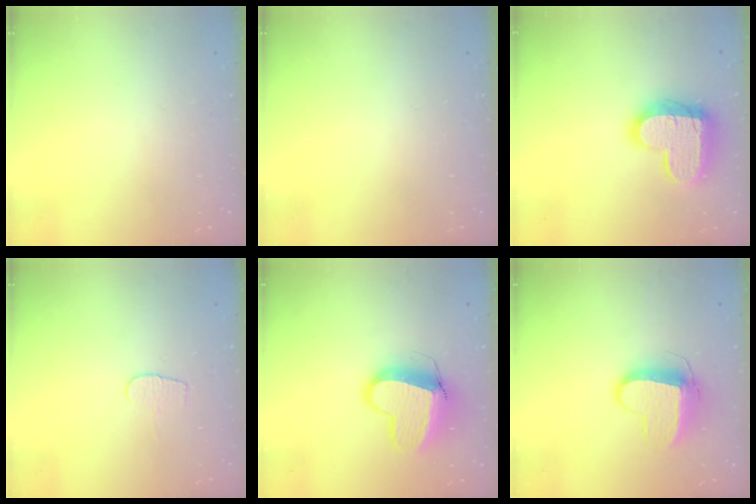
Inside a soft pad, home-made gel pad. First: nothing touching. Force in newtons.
{"total": 0.0}
{"total": 17.7, "press": 17.7, "slide": 1.3}
{"total": 4.7, "press": 4.6, "slide": 0.4}
{"total": 12.8, "press": 12.7, "slide": 1.4}
{"total": 11.1, "press": 11.1, "slide": 0.4}